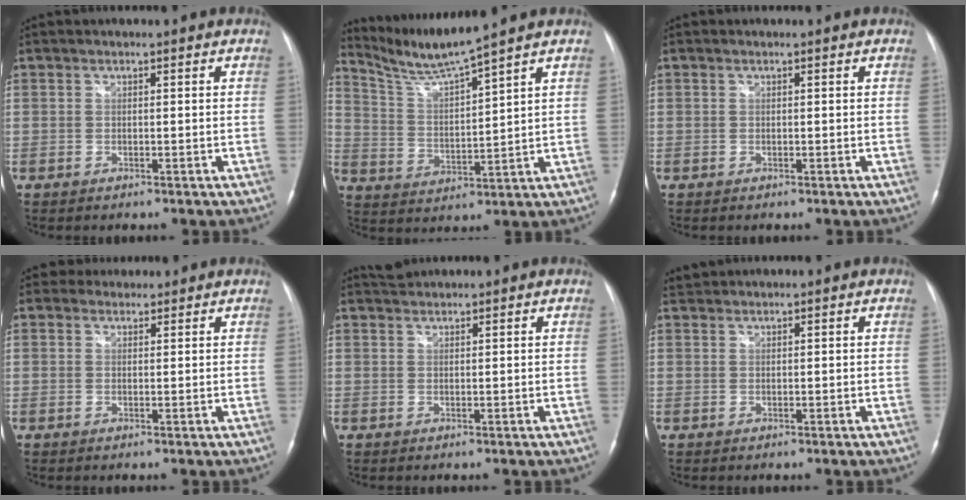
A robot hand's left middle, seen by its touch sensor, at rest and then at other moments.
{"total": 8.1, "force": [7.3, -2.2, 2.6], "torque": [-0.061, -0.012, 0.150]}
{"total": 0.0}
{"total": 2.4, "force": [2.1, 1.0, -0.5], "torque": [0.015, 0.013, 0.030]}
{"total": 1.7, "force": [1.6, 0.3, -0.1], "torque": [-0.001, 0.010, 0.033]}
{"total": 1.3, "force": [1.3, 0.2, -0.3], "torque": [-0.001, 0.011, 0.028]}